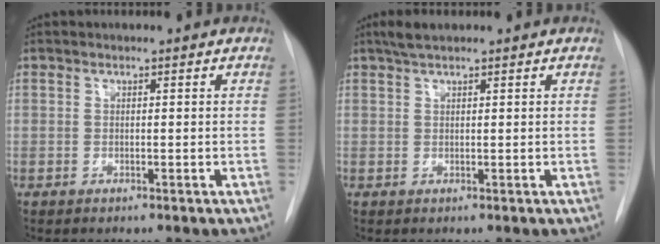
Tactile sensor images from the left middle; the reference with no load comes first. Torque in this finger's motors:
{"motor_torque": [0.11, -0.10, -0.03, 0.00]}